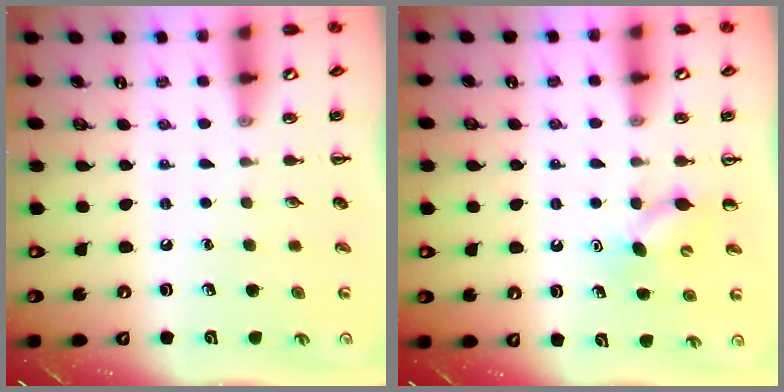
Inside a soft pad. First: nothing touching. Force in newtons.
{"total": 5.9, "press": 5.8, "slide": 1.5}